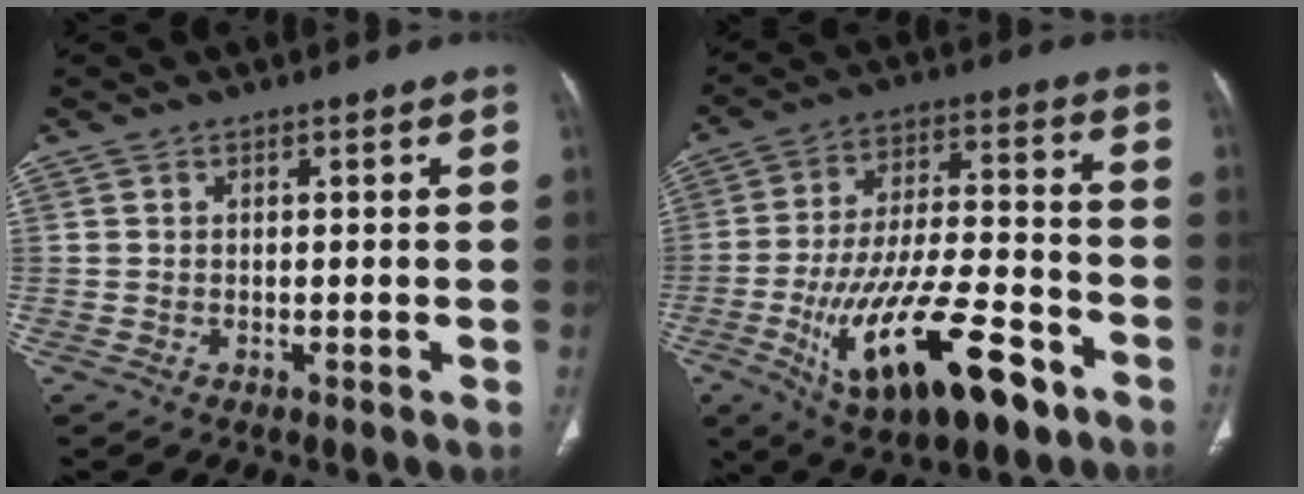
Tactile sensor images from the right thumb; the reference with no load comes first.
{"total": 22.5, "force": [-10.0, 8.8, 18.1], "torque": [-0.320, 0.037, -0.153]}